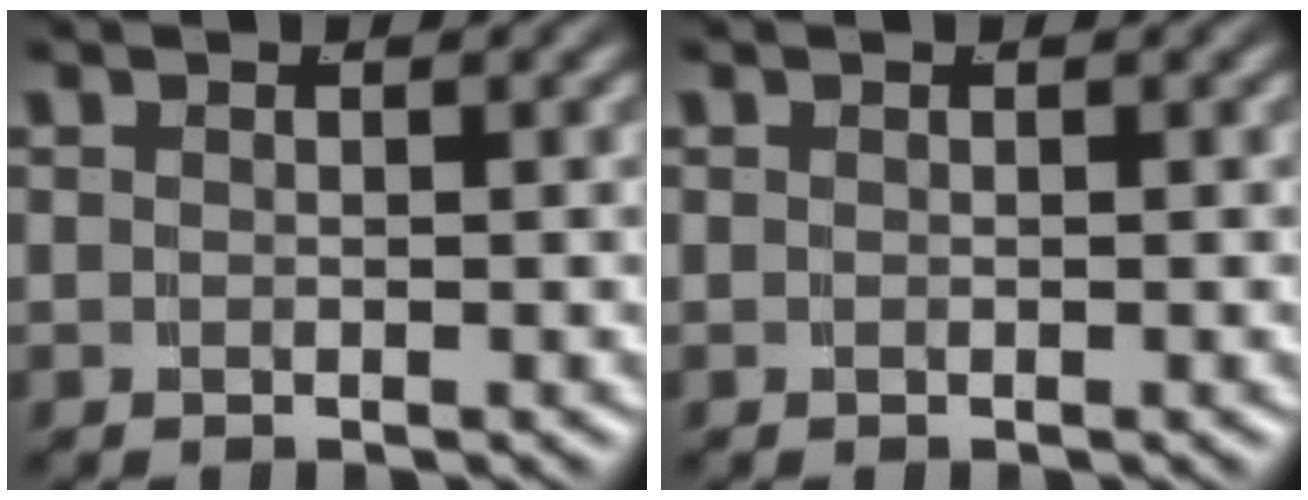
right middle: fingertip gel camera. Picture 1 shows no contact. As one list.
[{"total": 0.0}]